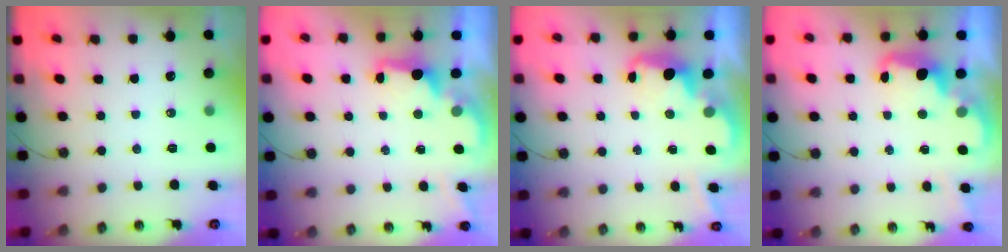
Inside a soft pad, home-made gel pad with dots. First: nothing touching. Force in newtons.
{"total": 2.1, "press": 1.9, "slide": 0.8}
{"total": 2.6, "press": 2.6, "slide": 0.4}
{"total": 2.8, "press": 2.7, "slide": 0.7}